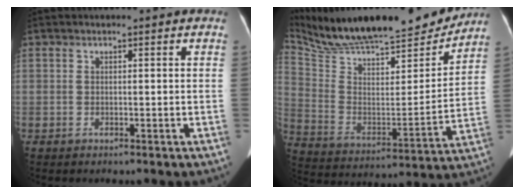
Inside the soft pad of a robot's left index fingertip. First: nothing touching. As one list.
[{"total": 26.7, "force": [23.9, 5.3, 10.7], "torque": [-0.199, -0.021, 0.365]}]